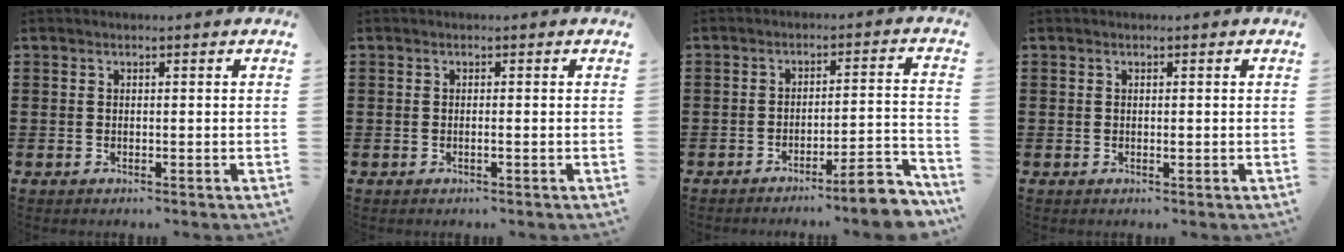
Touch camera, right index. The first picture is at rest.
{"total": 0.7, "force": [-0.3, 0.0, 0.6], "torque": [-0.010, -0.003, -0.004]}
{"total": 6.4, "force": [-5.2, 0.3, 3.7], "torque": [-0.057, -0.004, -0.095]}
{"total": 0.6, "force": [0.0, 0.1, 0.6], "torque": [-0.012, -0.003, 0.001]}